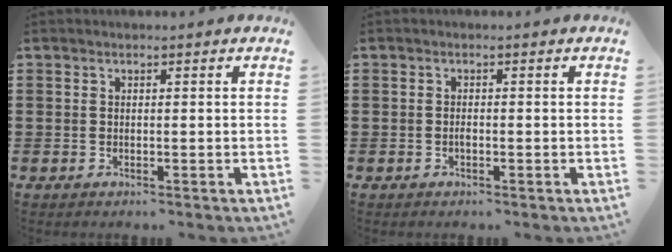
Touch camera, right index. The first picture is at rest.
{"total": 0.7, "force": [-0.3, 0.3, 0.5], "torque": [-0.011, -0.003, -0.005]}